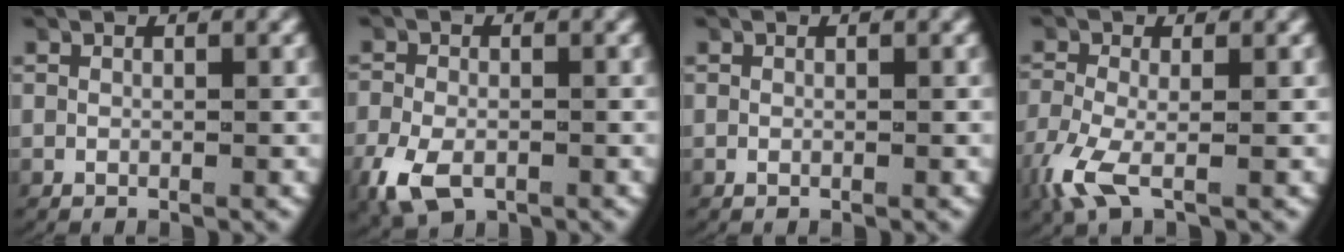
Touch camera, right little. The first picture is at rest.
{"total": 4.5, "force": [-2.3, 3.0, 2.4], "torque": [-0.075, -0.026, -0.027]}
{"total": 0.0}
{"total": 3.0, "force": [-1.4, 1.5, 2.2], "torque": [-0.074, -0.019, -0.018]}